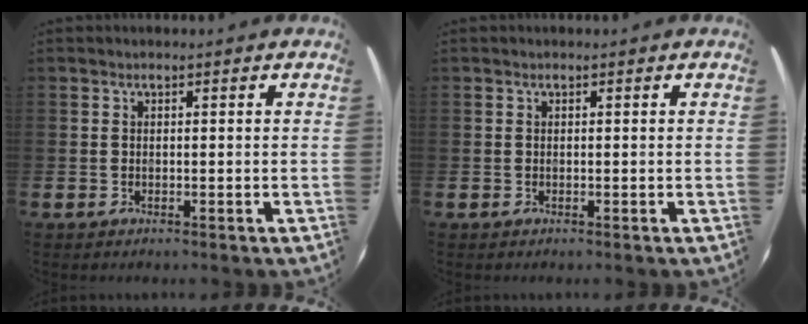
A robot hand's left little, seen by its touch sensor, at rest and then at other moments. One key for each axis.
{"total": 0.0}